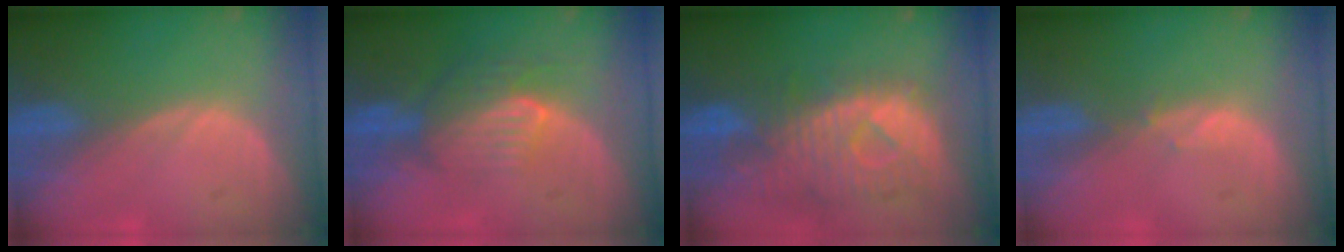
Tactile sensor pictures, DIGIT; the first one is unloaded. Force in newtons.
{"total": 8.1, "press": 7.3, "slide": 3.6}
{"total": 10.7, "press": 9.5, "slide": 4.9}
{"total": 0.8, "press": 0.8, "slide": 0.3}